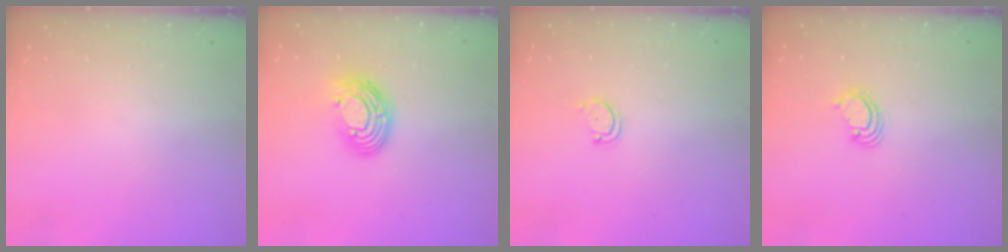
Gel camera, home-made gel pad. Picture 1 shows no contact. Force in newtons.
{"total": 11.2, "press": 11.2, "slide": 1.0}
{"total": 2.8, "press": 2.8, "slide": 0.3}
{"total": 3.6, "press": 3.6, "slide": 0.3}